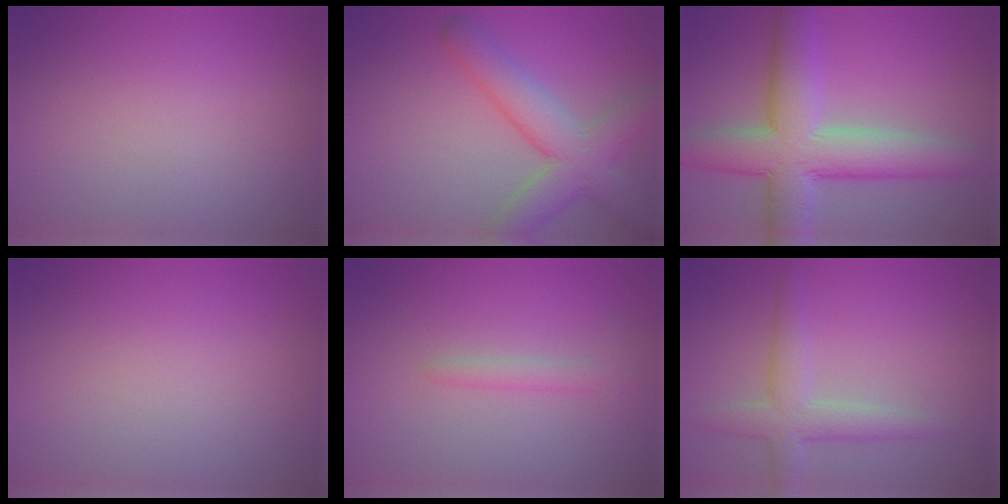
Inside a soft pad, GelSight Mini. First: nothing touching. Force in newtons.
{"total": 5.9, "press": 5.9, "slide": 0.2}
{"total": 8.8, "press": 8.8, "slide": 0.6}
{"total": 0.0}
{"total": 1.5, "press": 1.5, "slide": 0.1}
{"total": 3.4, "press": 3.4, "slide": 0.2}